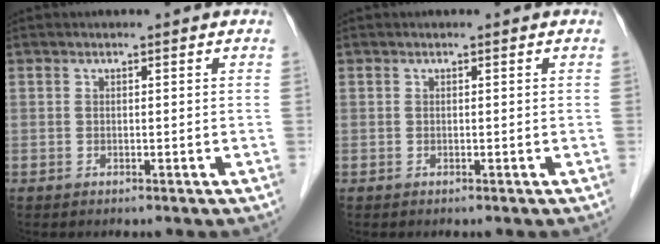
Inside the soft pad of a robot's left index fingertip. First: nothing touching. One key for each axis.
{"total": 0.0}